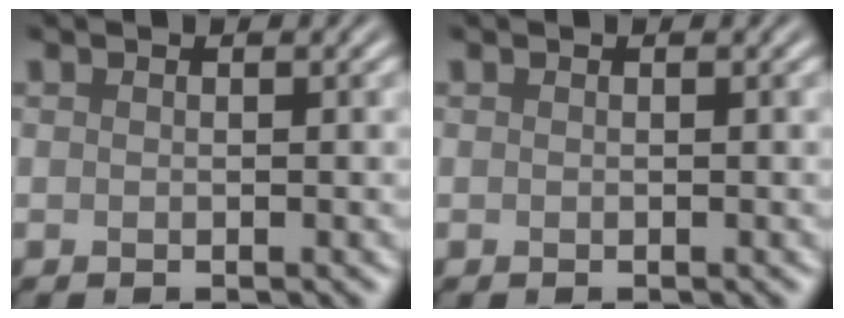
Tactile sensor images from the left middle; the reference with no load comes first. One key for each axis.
{"total": 0.0}